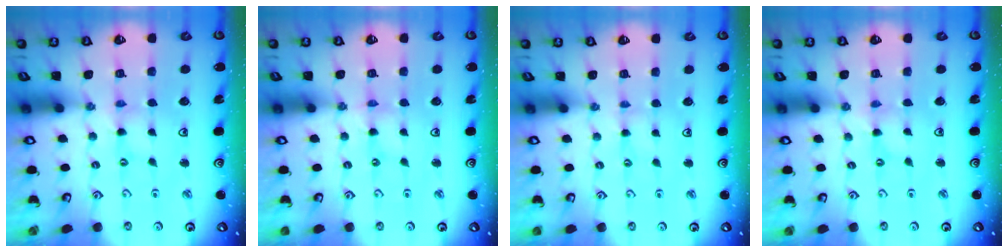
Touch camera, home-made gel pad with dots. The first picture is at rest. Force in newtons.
{"total": 0.0}
{"total": 2.0, "press": 1.9, "slide": 0.4}
{"total": 0.0}